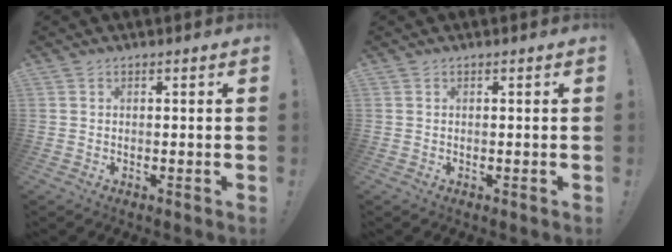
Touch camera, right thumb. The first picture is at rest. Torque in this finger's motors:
{"motor_torque": [0.00, 0.00, -0.01, 0.01, 0.01]}